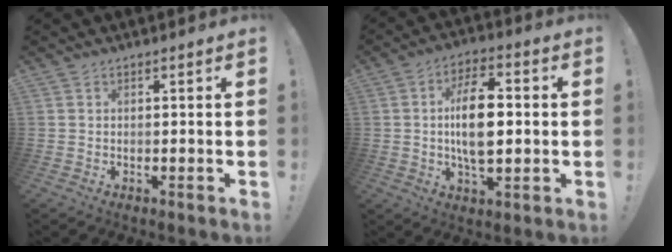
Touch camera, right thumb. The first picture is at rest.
{"total": 13.6, "force": [0.4, 7.1, 11.6], "torque": [-0.206, 0.007, 0.003]}